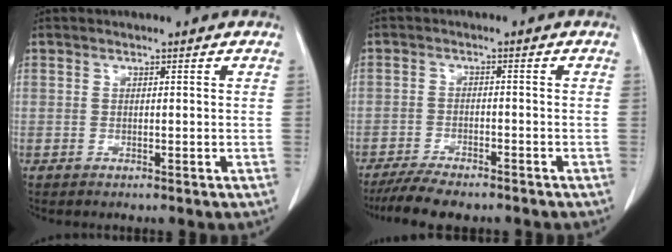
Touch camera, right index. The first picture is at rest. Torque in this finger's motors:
{"motor_torque": [0.16, -0.26, 0.29, 0.08]}